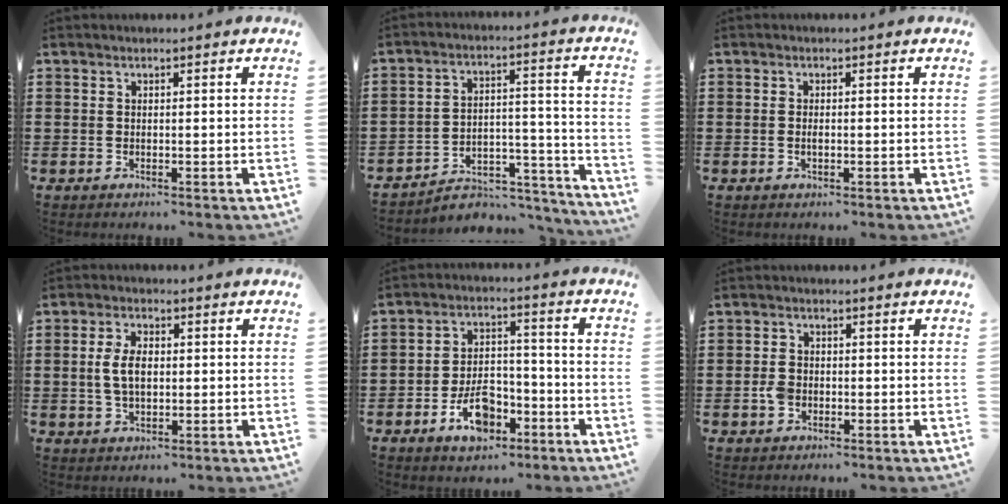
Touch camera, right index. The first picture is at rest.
{"total": 5.7, "force": [-5.1, 2.0, 1.3], "torque": [-0.020, 0.014, -0.100]}
{"total": 1.1, "force": [-0.2, 0.4, 1.0], "torque": [-0.020, -0.001, -0.003]}
{"total": 5.2, "force": [0.2, 2.8, 4.3], "torque": [-0.102, 0.005, -0.002]}
{"total": 8.0, "force": [-4.2, 4.3, 5.2], "torque": [-0.087, 0.014, -0.076]}
{"total": 2.8, "force": [-0.8, 2.1, 1.6], "torque": [-0.040, 0.001, -0.017]}